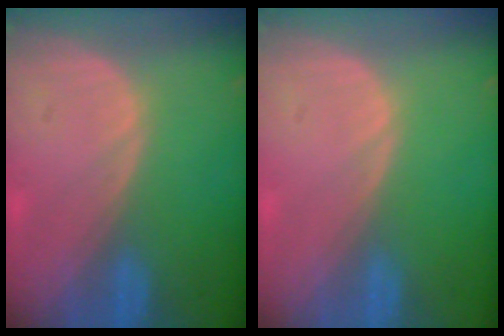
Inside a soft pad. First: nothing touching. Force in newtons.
{"total": 0.0}